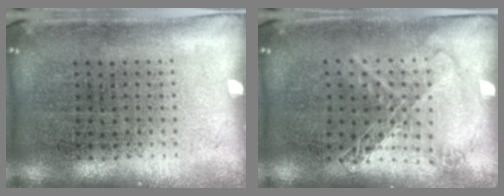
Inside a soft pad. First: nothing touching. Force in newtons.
{"total": 1.3, "press": 1.2, "slide": 0.5}